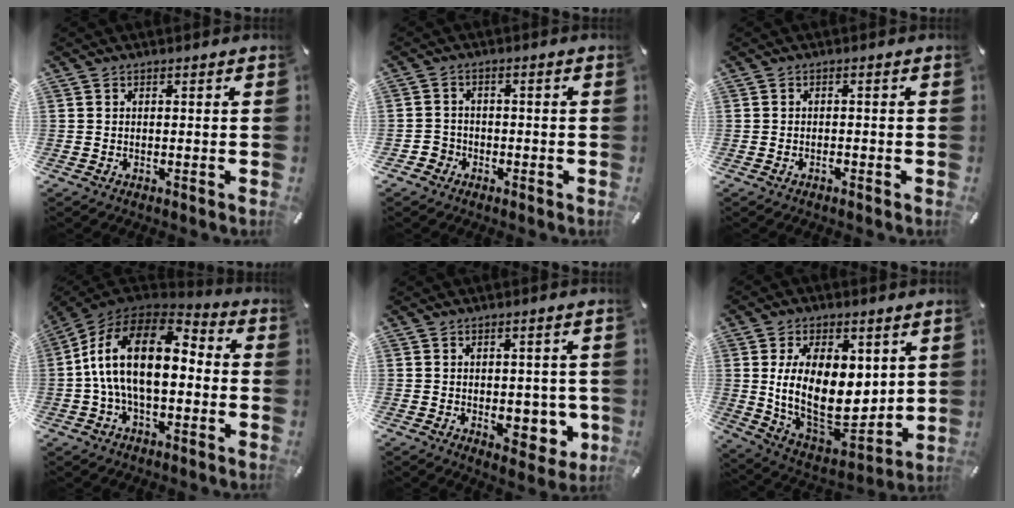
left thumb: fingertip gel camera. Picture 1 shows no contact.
{"total": 3.1, "force": [-1.9, 2.4, 0.4], "torque": [-0.005, 0.010, -0.040]}
{"total": 1.0, "force": [-0.7, 0.3, 0.7], "torque": [-0.016, -0.002, -0.012]}
{"total": 18.5, "force": [0.4, 10.5, 15.2], "torque": [-0.299, 0.013, 0.005]}
{"total": 8.5, "force": [-1.3, 4.9, 6.8], "torque": [-0.067, -0.005, -0.015]}
{"total": 20.6, "force": [3.0, 12.7, 15.9], "torque": [-0.288, -0.045, 0.059]}